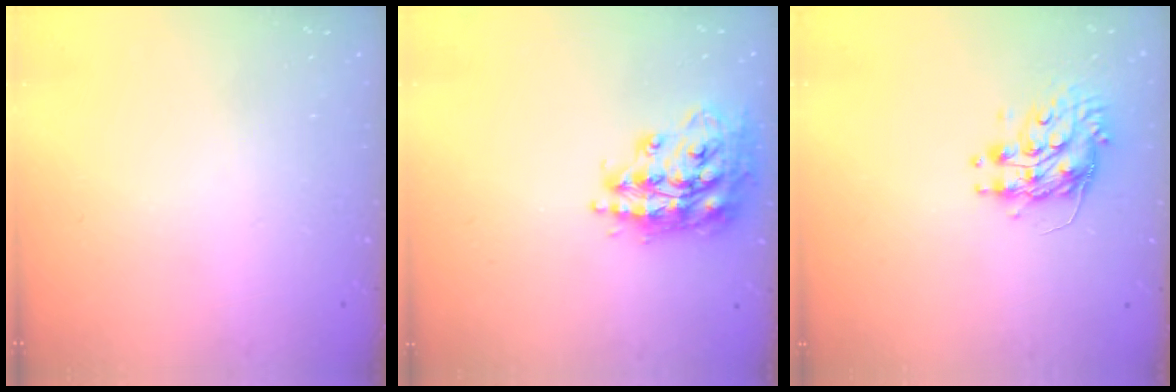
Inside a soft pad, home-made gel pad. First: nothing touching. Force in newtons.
{"total": 17.7, "press": 17.6, "slide": 1.3}
{"total": 9.0, "press": 9.0, "slide": 0.5}